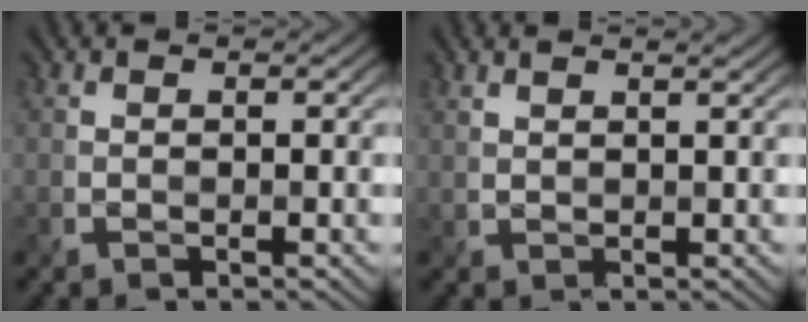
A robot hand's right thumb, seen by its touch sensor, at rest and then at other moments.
{"total": 1.9, "force": [1.7, 0.2, 0.7], "torque": [-0.014, 0.001, 0.029]}